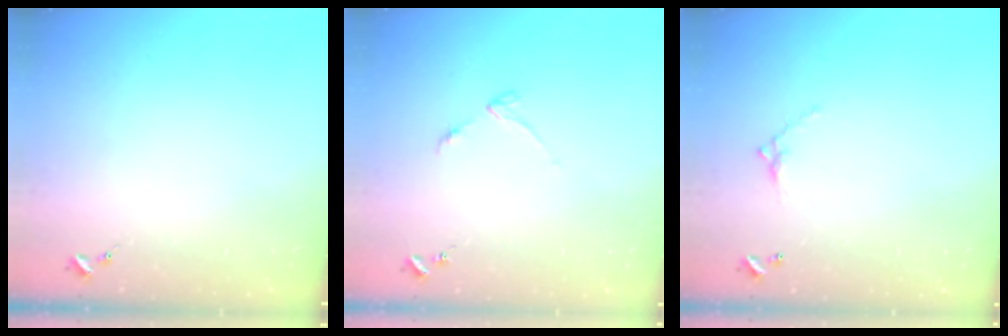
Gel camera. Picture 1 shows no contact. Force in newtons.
{"total": 3.4, "press": 3.4, "slide": 0.4}
{"total": 4.6, "press": 4.6, "slide": 0.3}